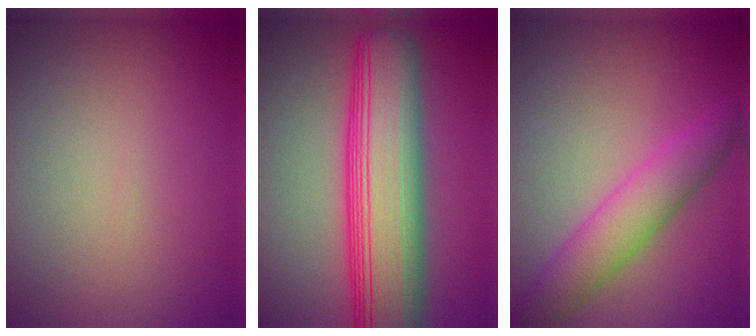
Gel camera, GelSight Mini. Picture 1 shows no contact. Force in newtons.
{"total": 11.4, "press": 11.4, "slide": 0.2}
{"total": 4.6, "press": 4.6, "slide": 0.1}